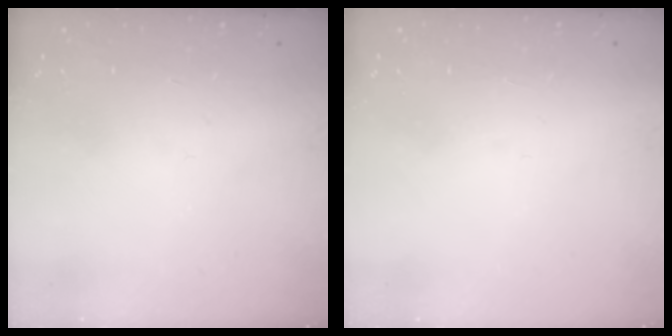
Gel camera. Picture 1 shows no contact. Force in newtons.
{"total": 1.6, "press": 1.6, "slide": 0.1}